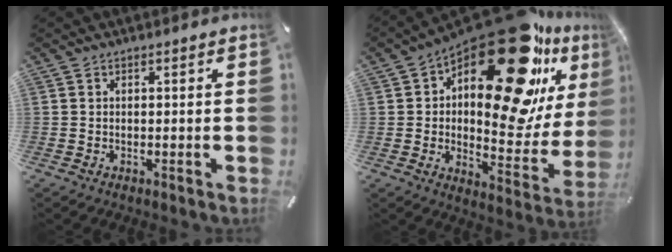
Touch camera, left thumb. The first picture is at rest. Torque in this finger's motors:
{"motor_torque": [1.78, 1.78, 2.00, -0.77, 0.65]}